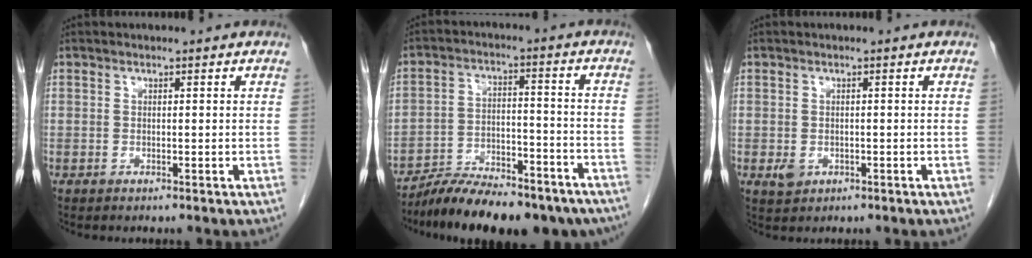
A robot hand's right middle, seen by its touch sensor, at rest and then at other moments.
{"total": 18.7, "force": [-15.8, 5.6, 8.3], "torque": [-0.107, 0.019, -0.236]}
{"total": 2.1, "force": [-0.6, 1.6, 1.1], "torque": [-0.022, 0.000, -0.001]}